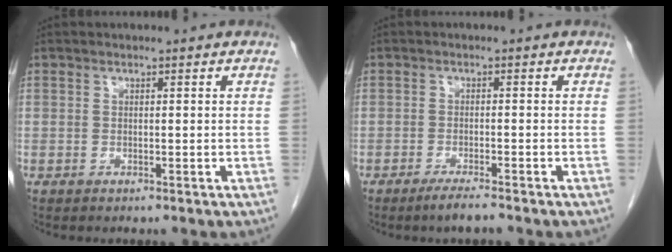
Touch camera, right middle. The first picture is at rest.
{"total": 2.8, "force": [-2.2, -0.2, 1.7], "torque": [-0.042, -0.009, -0.041]}